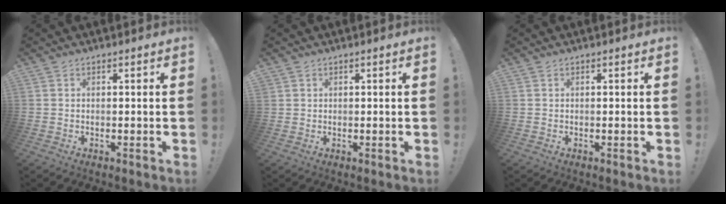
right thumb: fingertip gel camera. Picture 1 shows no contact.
{"total": 0.9, "force": [0.4, 0.8, 0.0], "torque": [0.008, -0.004, 0.007]}
{"total": 0.0}